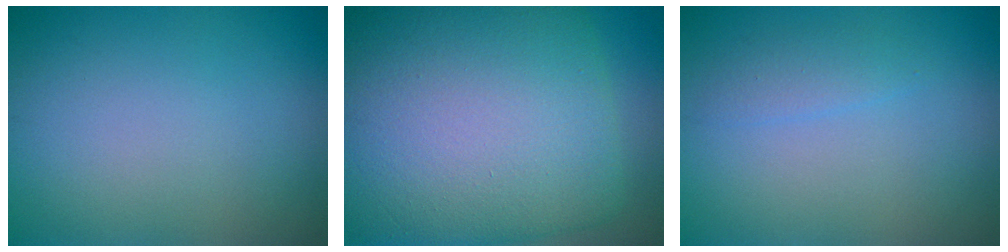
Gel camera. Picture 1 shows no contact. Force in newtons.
{"total": 16.4, "press": 16.4, "slide": 0.5}
{"total": 1.2, "press": 1.2, "slide": 0.1}